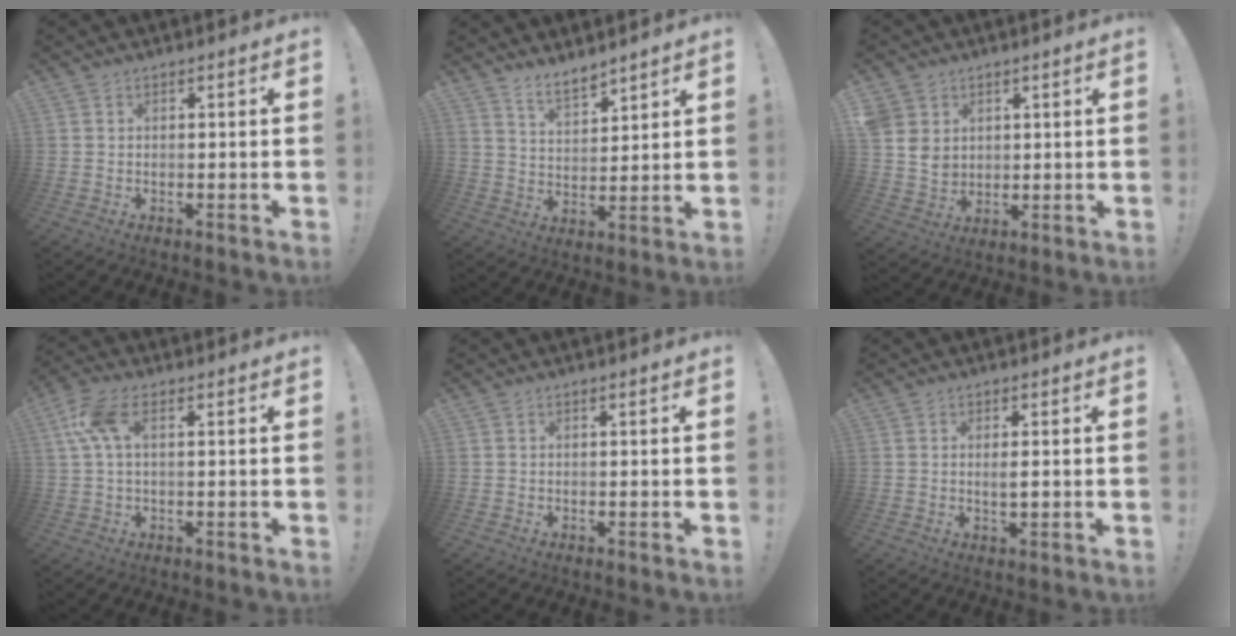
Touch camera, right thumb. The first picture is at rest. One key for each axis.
{"total": 7.4, "fx": 6.4, "fy": 2.7, "fz": 2.4, "tx": -0.046, "ty": -0.044, "tz": 0.123}
{"total": 6.9, "fx": 3.3, "fy": 5.8, "fz": 1.8, "tx": -0.036, "ty": -0.016, "tz": 0.070}
{"total": 8.2, "fx": 2.1, "fy": 3.7, "fz": 7.0, "tx": -0.143, "ty": 0.005, "tz": 0.045}
{"total": 0.0}
{"total": 2.2, "fx": 0.2, "fy": 0.5, "fz": 2.1, "tx": -0.024, "ty": -0.008, "tz": 0.000}